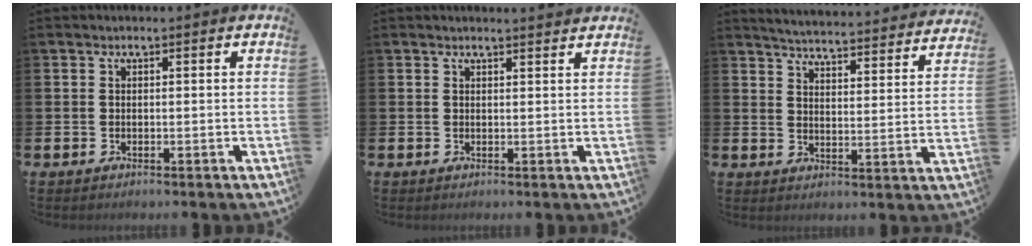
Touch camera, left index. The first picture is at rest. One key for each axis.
{"total": 1.3, "fx": 1.3, "fy": 0.0, "fz": 0.1, "tx": 0.007, "ty": -0.007, "tz": 0.022}
{"total": 4.9, "fx": 4.9, "fy": 0.1, "fz": 0.6, "tx": -0.028, "ty": -0.046, "tz": 0.081}